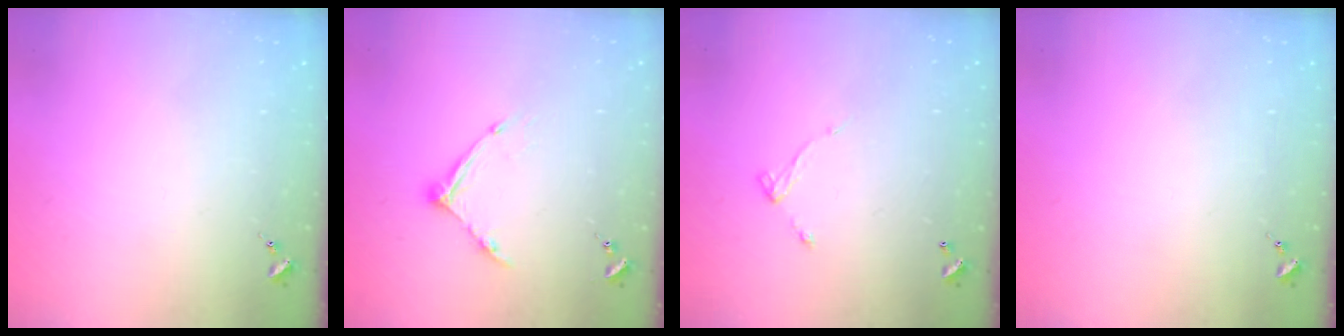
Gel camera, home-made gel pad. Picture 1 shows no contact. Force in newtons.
{"total": 10.0, "press": 9.9, "slide": 0.7}
{"total": 5.4, "press": 5.4, "slide": 0.4}
{"total": 0.0}